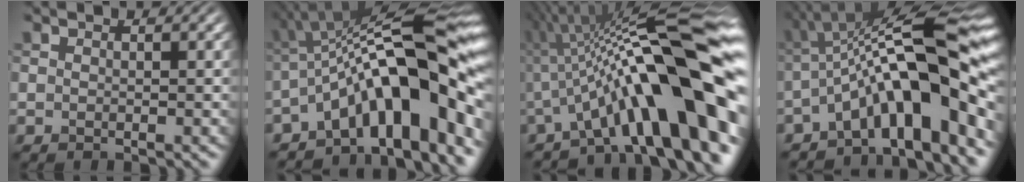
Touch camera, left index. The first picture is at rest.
{"total": 14.5, "force": [-3.5, 4.3, 13.3], "torque": [-0.175, 0.026, -0.060]}
{"total": 16.2, "force": [-2.8, 3.8, 15.5], "torque": [-0.202, 0.034, -0.048]}
{"total": 13.3, "force": [-2.9, 3.4, 12.6], "torque": [-0.182, 0.026, -0.052]}